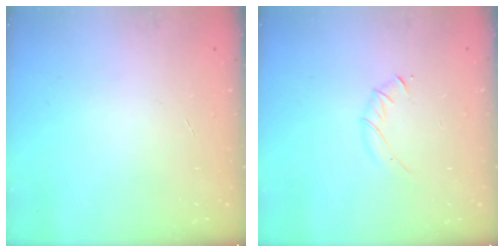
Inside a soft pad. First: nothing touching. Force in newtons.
{"total": 3.3, "press": 3.2, "slide": 0.8}